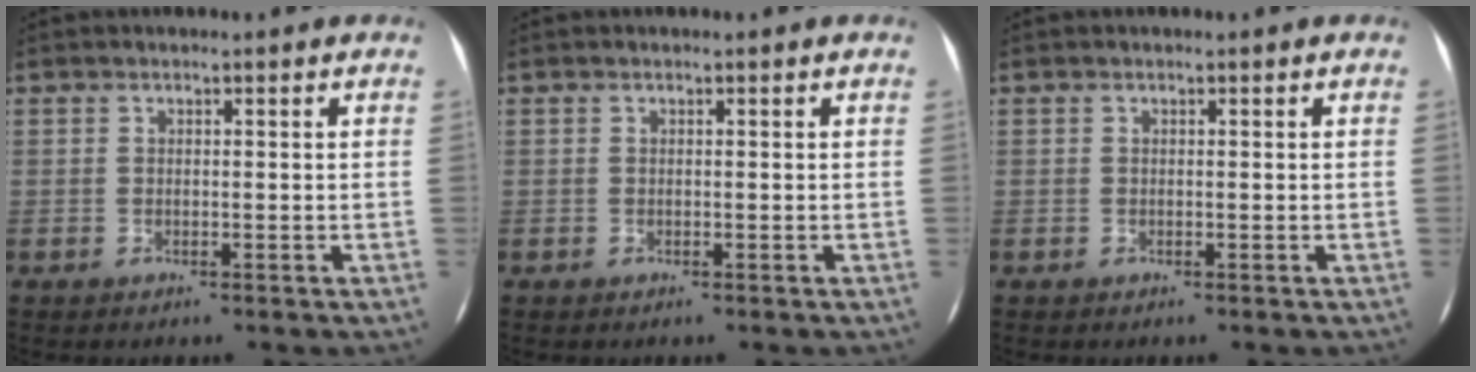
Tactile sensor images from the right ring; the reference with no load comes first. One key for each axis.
{"total": 0.0}
{"total": 0.0}